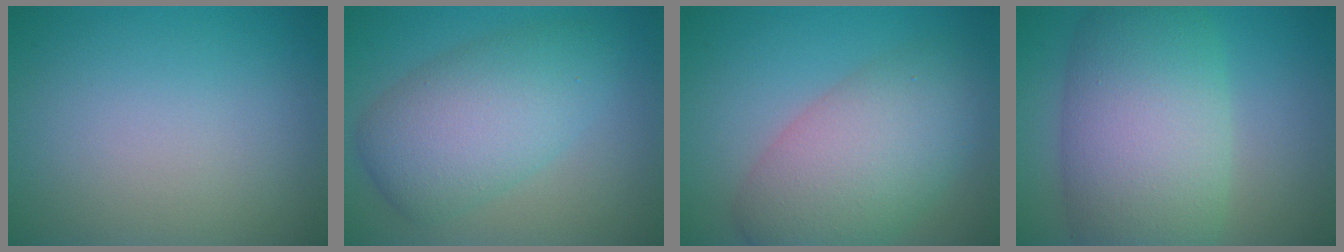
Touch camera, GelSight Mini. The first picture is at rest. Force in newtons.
{"total": 6.8, "press": 6.8, "slide": 0.2}
{"total": 7.9, "press": 7.9, "slide": 0.4}
{"total": 10.6, "press": 10.6, "slide": 0.5}